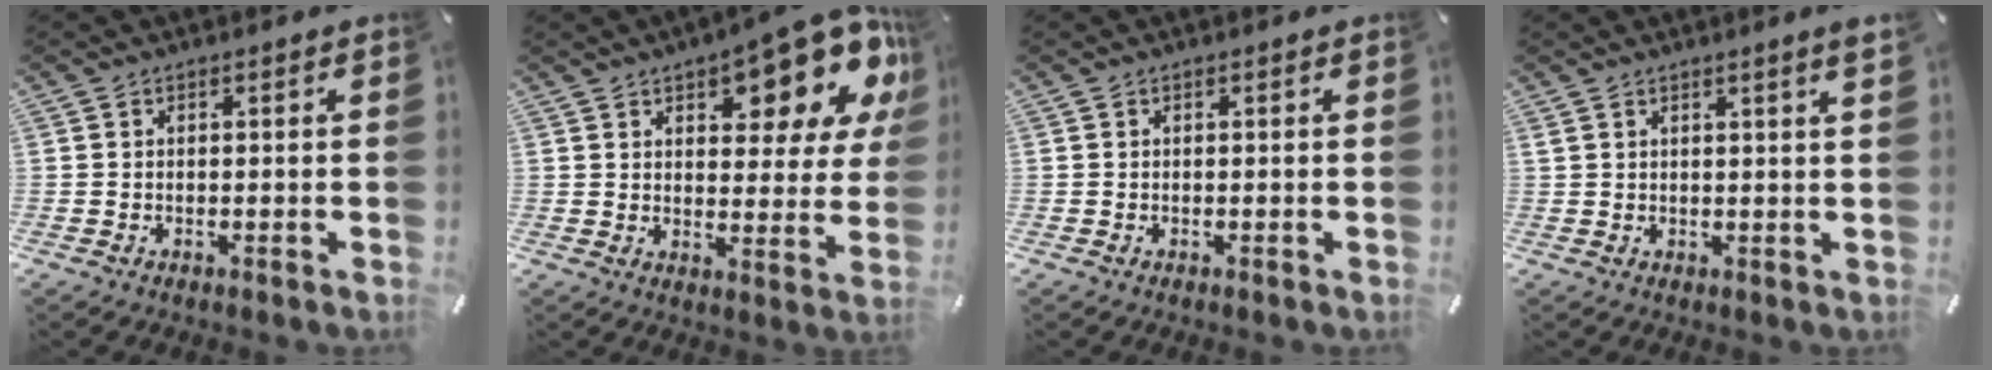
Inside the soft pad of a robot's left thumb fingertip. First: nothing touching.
{"total": 16.0, "force": [9.7, 6.8, 10.8], "torque": [-0.124, -0.073, 0.158]}
{"total": 0.0}
{"total": 2.5, "force": [1.5, -0.1, 1.9], "torque": [-0.038, -0.003, 0.027]}